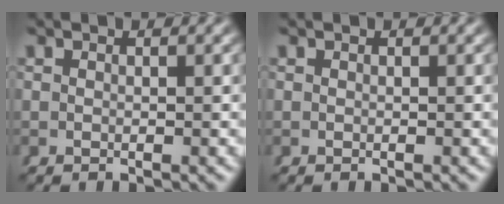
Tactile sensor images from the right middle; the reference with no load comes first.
{"total": 0.0}